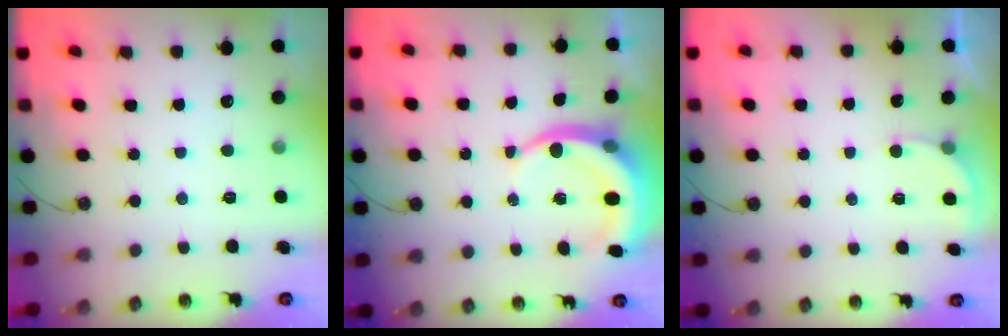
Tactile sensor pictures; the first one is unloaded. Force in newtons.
{"total": 7.9, "press": 7.8, "slide": 1.0}
{"total": 2.7, "press": 2.7, "slide": 0.2}